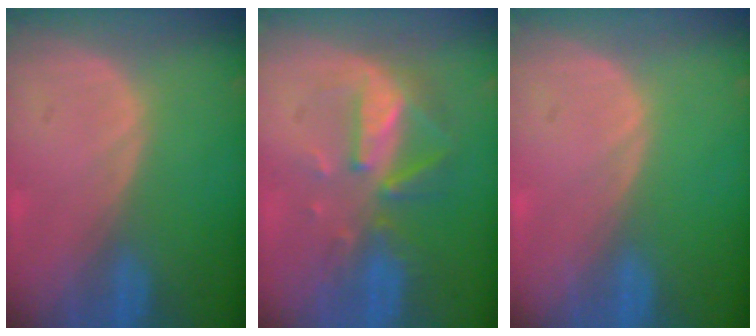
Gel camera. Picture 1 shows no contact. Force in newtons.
{"total": 8.1, "press": 7.4, "slide": 3.2}
{"total": 0.0}